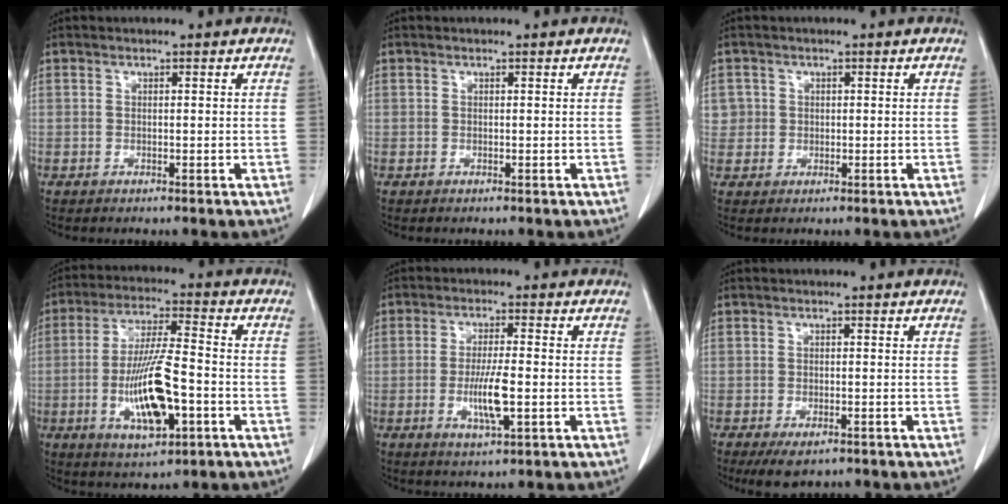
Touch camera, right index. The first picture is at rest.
{"total": 0.0}
{"total": 2.6, "force": [0.5, 2.6, 0.0], "torque": [0.019, 0.004, 0.007]}
{"total": 12.6, "force": [-3.4, 2.8, 11.8], "torque": [-0.229, -0.006, -0.055]}
{"total": 6.3, "force": [-1.4, 0.7, 6.1], "torque": [-0.117, -0.011, -0.025]}
{"total": 4.0, "force": [-2.7, 1.7, 2.4], "torque": [-0.039, -0.008, -0.036]}